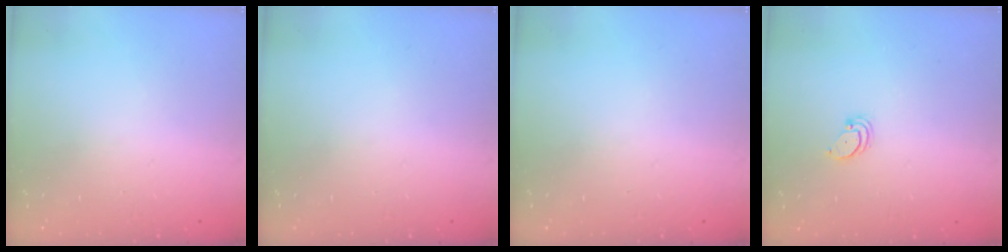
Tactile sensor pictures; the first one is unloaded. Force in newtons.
{"total": 0.0}
{"total": 0.0}
{"total": 2.1, "press": 2.1, "slide": 0.2}